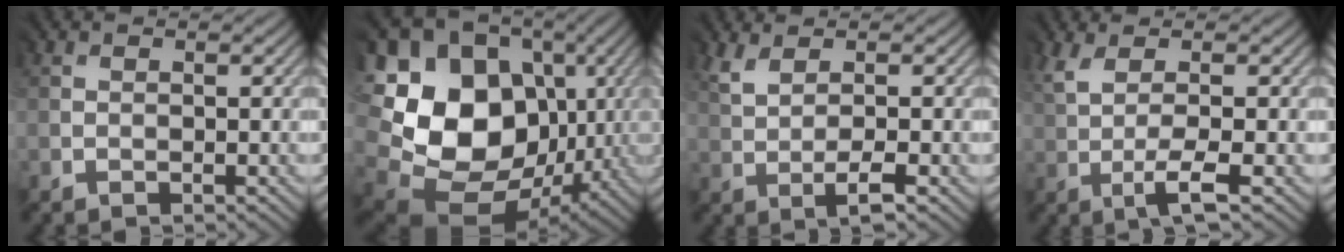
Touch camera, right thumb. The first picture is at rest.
{"total": 17.7, "force": [2.1, 14.7, 9.8], "torque": [-0.231, -0.033, 0.076]}
{"total": 3.3, "force": [1.0, 0.5, 3.1], "torque": [-0.069, 0.002, 0.019]}
{"total": 4.6, "force": [0.3, 0.8, 4.5], "torque": [-0.101, 0.008, 0.003]}